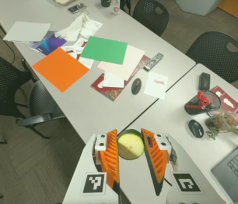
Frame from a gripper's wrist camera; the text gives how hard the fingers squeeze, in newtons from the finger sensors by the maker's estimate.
{"total": 10.2, "left": 10.5, "right": 9.8}